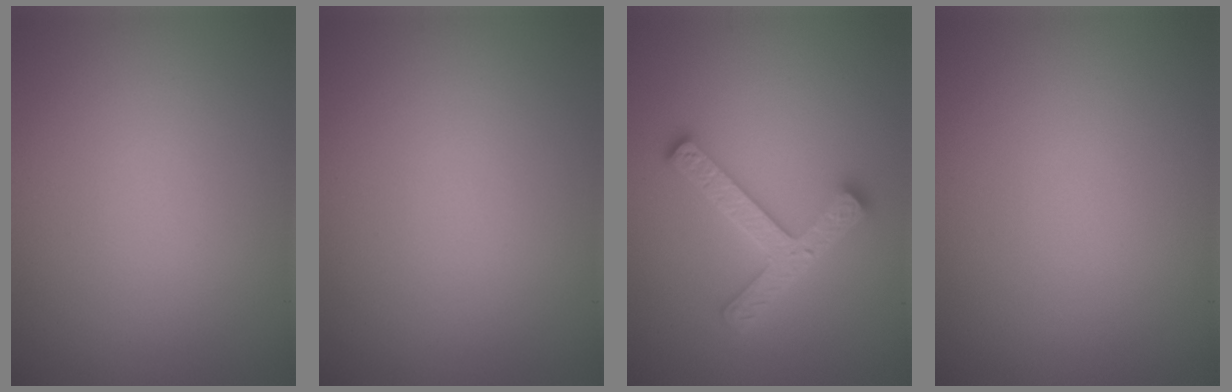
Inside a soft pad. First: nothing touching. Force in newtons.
{"total": 0.0}
{"total": 4.6, "press": 4.6, "slide": 0.8}
{"total": 0.0}